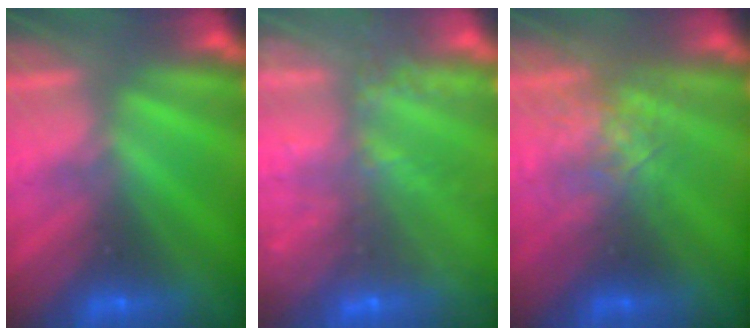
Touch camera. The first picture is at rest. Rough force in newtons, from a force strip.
{"total": 9.6}
{"total": 2.6}